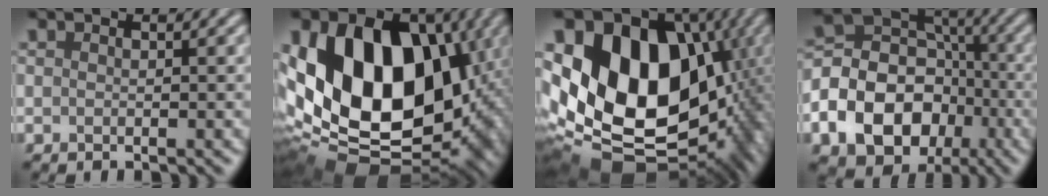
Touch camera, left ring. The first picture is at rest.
{"total": 18.2, "force": [2.0, 12.8, 12.8], "torque": [-0.233, -0.015, 0.037]}
{"total": 19.3, "force": [0.9, 14.5, 12.8], "torque": [-0.239, -0.003, 0.032]}
{"total": 13.0, "force": [-4.6, 10.3, 6.4], "torque": [-0.123, -0.014, -0.102]}